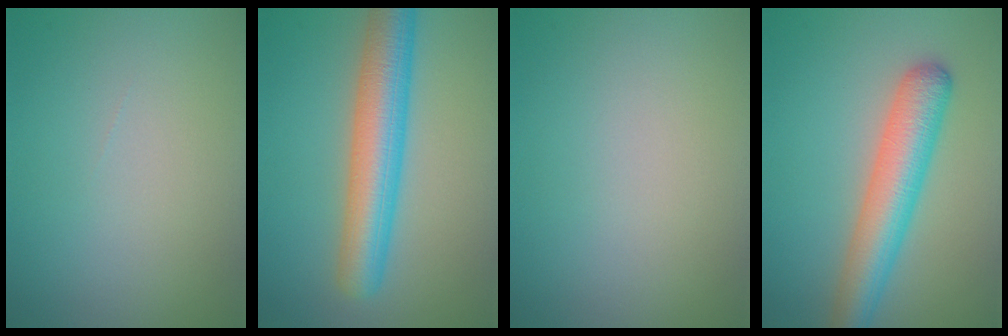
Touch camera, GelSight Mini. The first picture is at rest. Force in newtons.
{"total": 7.0, "press": 7.0, "slide": 0.2}
{"total": 0.0}
{"total": 5.9, "press": 5.9, "slide": 0.2}